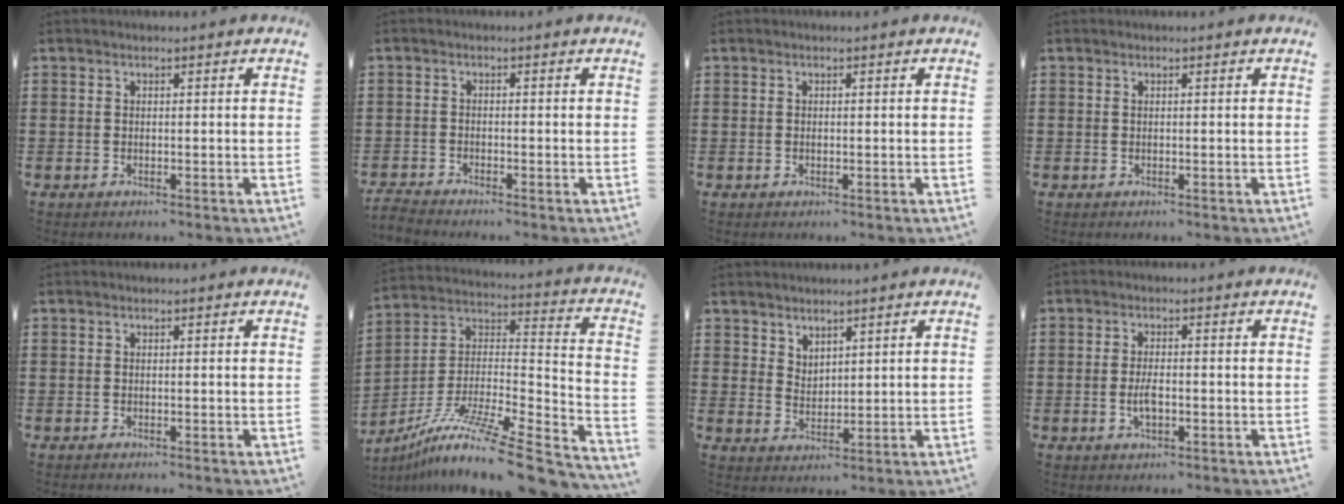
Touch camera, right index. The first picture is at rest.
{"total": 1.7, "force": [-1.7, -0.1, 0.0], "torque": [-0.002, 0.001, -0.036]}
{"total": 0.0}
{"total": 0.0}
{"total": 0.0}
{"total": 12.1, "force": [-8.9, 0.7, 8.1], "torque": [-0.141, -0.003, -0.164]}
{"total": 3.2, "force": [2.8, 1.5, -0.1], "torque": [-0.007, 0.000, 0.055]}
{"total": 3.2, "force": [-0.7, 1.2, 2.9], "torque": [-0.061, -0.002, -0.015]}